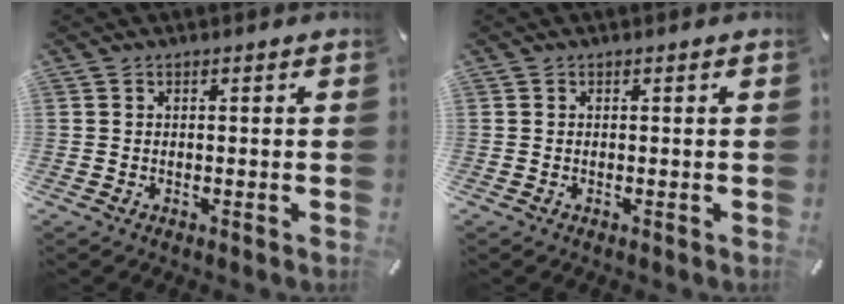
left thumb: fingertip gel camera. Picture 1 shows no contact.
{"total": 0.0}